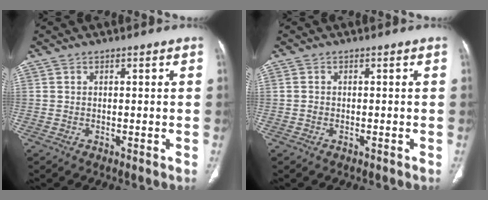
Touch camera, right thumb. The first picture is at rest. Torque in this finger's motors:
{"motor_torque": [-0.25, 0.09, -0.29, 0.13, 0.04]}